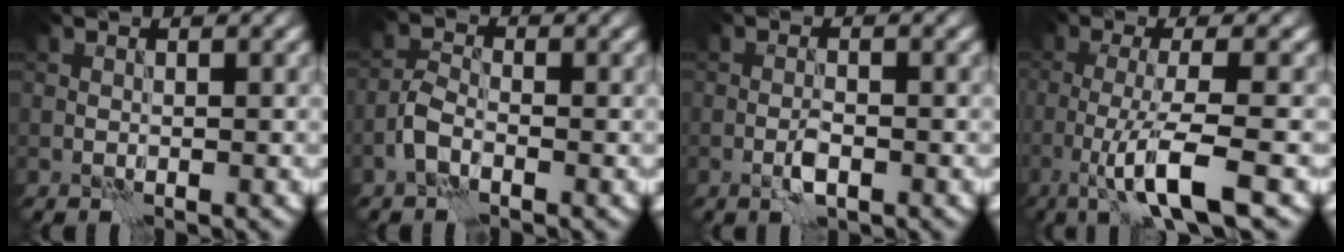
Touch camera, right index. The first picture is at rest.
{"total": 2.0, "force": [-1.2, 1.0, 1.3], "torque": [-0.026, 0.008, -0.030]}
{"total": 1.8, "force": [-0.8, 0.5, 1.5], "torque": [-0.028, 0.003, -0.019]}
{"total": 6.5, "force": [-2.3, 1.1, 5.9], "torque": [-0.095, -0.003, -0.055]}